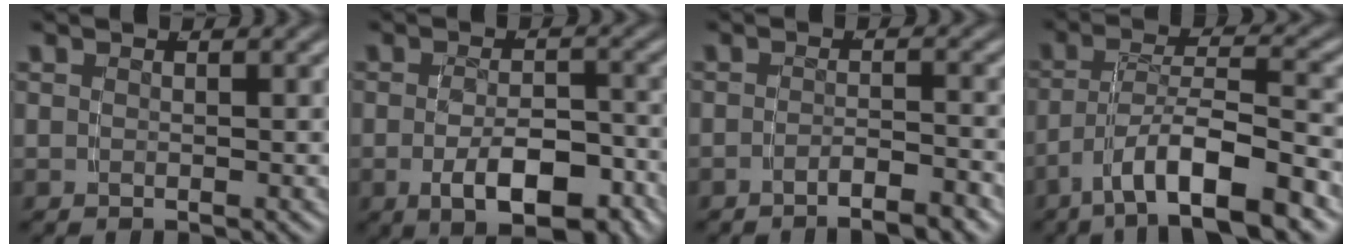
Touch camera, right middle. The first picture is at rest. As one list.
[{"total": 6.6, "force": [-3.1, 2.7, 5.1], "torque": [-0.078, -0.018, -0.043]}, {"total": 3.6, "force": [-3.4, 0.2, 1.4], "torque": [-0.015, 0.001, -0.059]}, {"total": 7.2, "force": [-4.4, 1.9, 5.4], "torque": [-0.081, -0.001, -0.067]}]